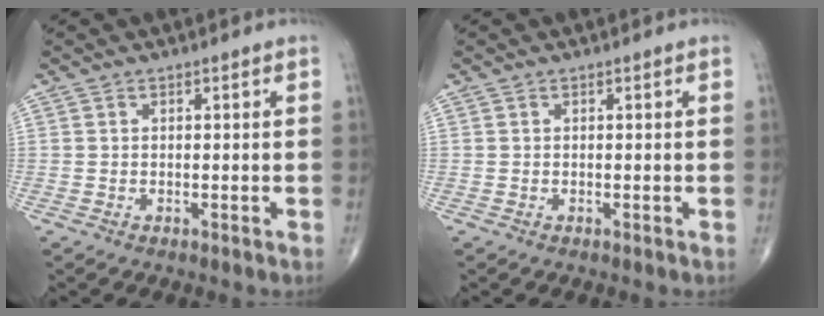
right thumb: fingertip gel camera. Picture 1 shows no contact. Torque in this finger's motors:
{"motor_torque": [0.02, 0.02, 0.00, 0.00, 0.00]}